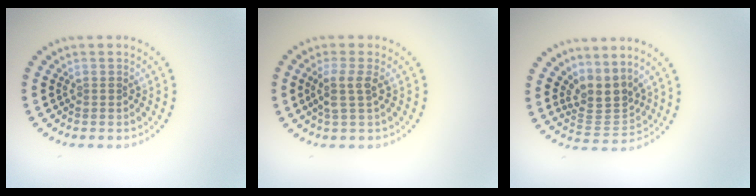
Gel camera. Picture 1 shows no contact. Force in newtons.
{"total": 2.1, "press": 1.7, "slide": 1.3}
{"total": 3.3, "press": 2.5, "slide": 2.2}